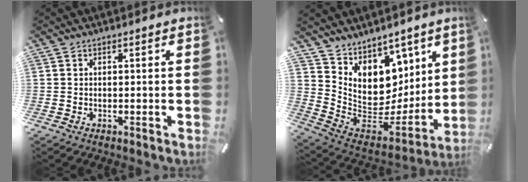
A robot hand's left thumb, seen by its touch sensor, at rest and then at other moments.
{"total": 10.1, "force": [5.1, 8.6, 1.6], "torque": [-0.025, -0.090, 0.107]}